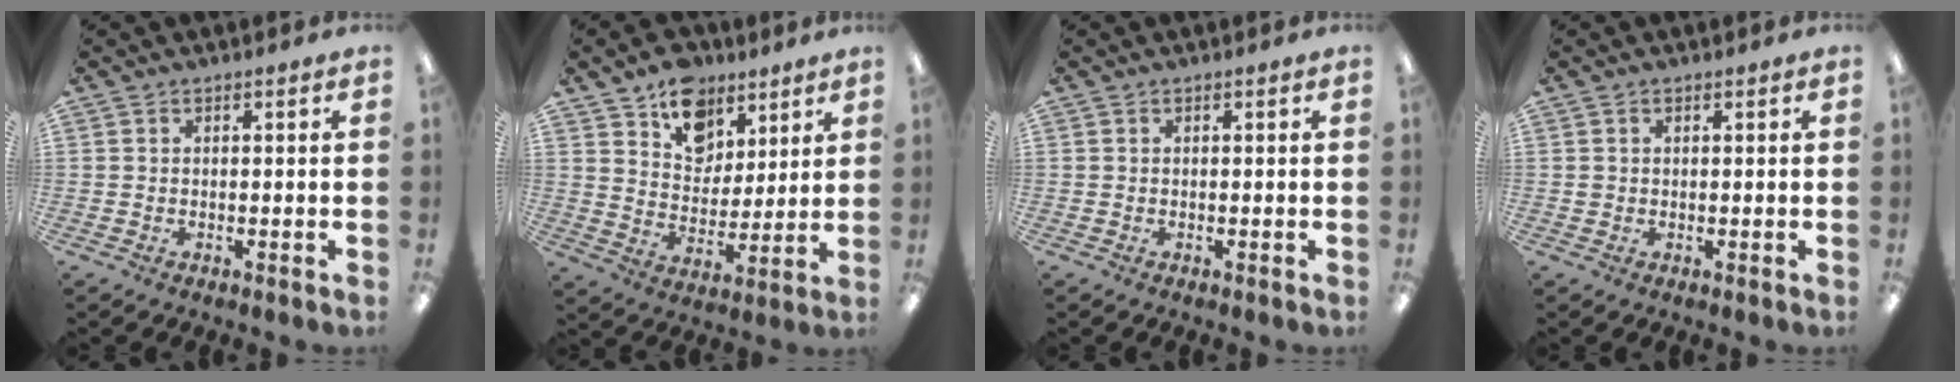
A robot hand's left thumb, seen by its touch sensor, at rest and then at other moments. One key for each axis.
{"total": 12.9, "fx": 8.3, "fy": 8.9, "fz": 4.2, "tx": -0.050, "ty": -0.050, "tz": 0.152}
{"total": 0.0}
{"total": 0.8, "fx": 0.2, "fy": 0.8, "fz": 0.2, "tx": -0.003, "ty": 0.006, "tz": 0.002}